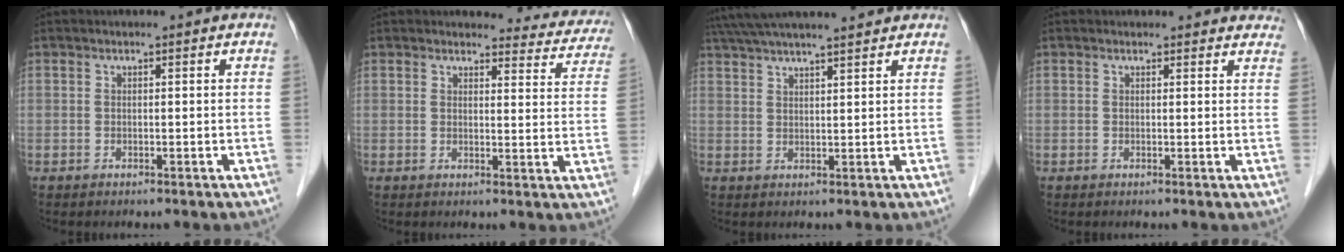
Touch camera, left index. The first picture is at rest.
{"total": 10.0, "force": [9.5, 2.7, 1.2], "torque": [0.022, -0.035, 0.077]}
{"total": 14.3, "force": [12.7, 1.3, 6.5], "torque": [-0.116, 0.040, 0.198]}
{"total": 6.6, "force": [6.1, 2.2, 0.9], "torque": [0.018, 0.005, 0.045]}